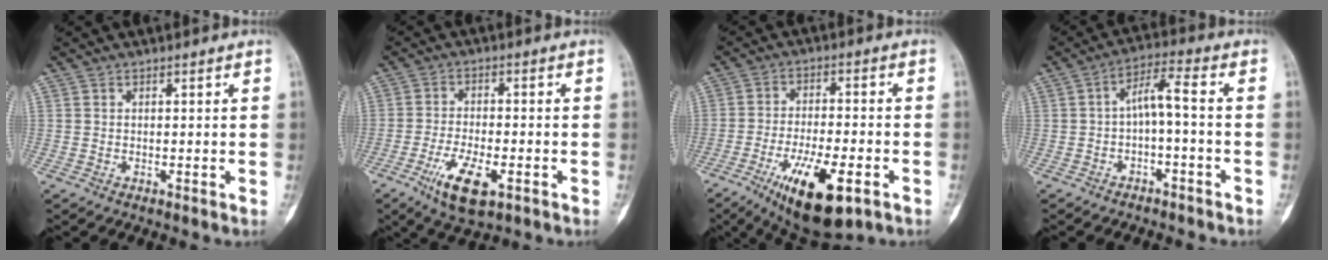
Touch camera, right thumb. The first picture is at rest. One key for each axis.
{"total": 9.1, "fx": -4.2, "fy": 3.5, "fz": 7.2, "tx": -0.137, "ty": 0.006, "tz": -0.069}
{"total": 14.8, "fx": -7.0, "fy": 5.1, "fz": 12.0, "tx": -0.201, "ty": 0.013, "tz": -0.105}
{"total": 5.4, "fx": -1.5, "fy": 1.2, "fz": 5.0, "tx": -0.095, "ty": 0.044, "tz": -0.027}